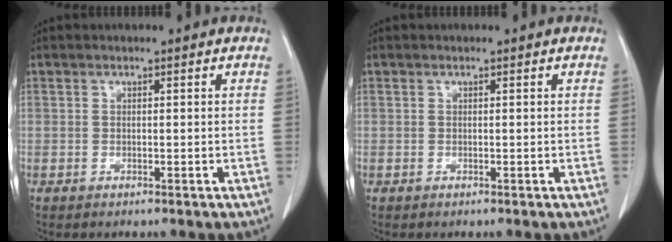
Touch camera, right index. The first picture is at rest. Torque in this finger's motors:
{"motor_torque": [-0.02, 0.01, 0.00, 0.00]}